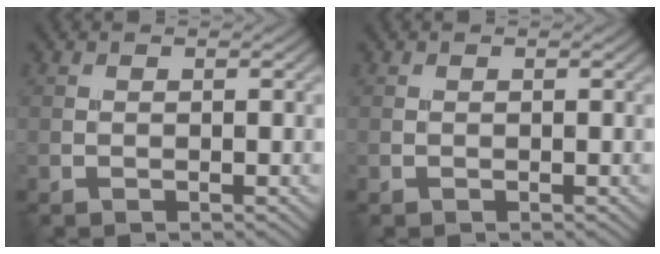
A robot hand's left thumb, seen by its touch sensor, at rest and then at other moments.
{"total": 0.0}